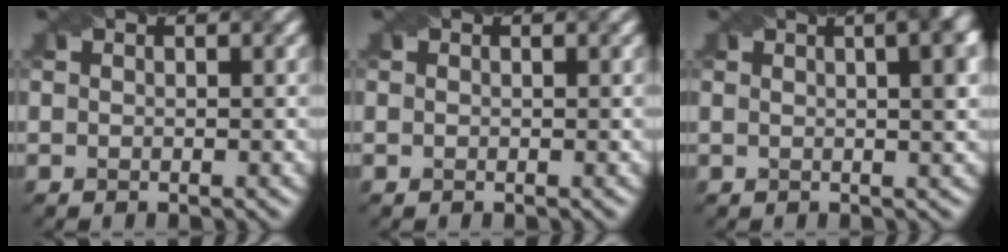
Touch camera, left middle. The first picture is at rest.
{"total": 0.0}
{"total": 7.6, "force": [2.3, 3.4, 6.4], "torque": [-0.021, 0.043, 0.000]}